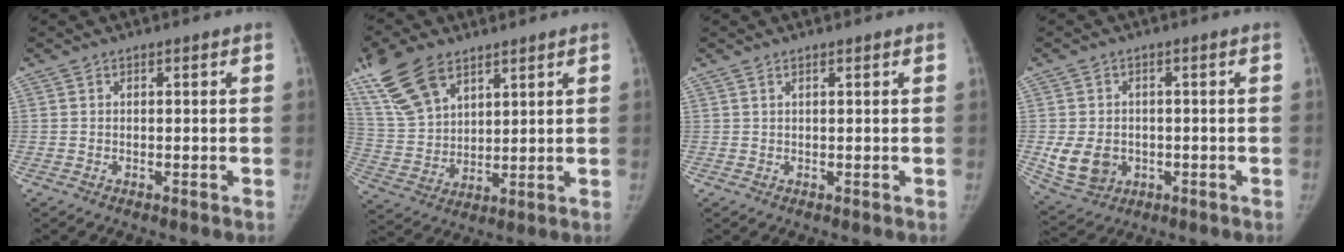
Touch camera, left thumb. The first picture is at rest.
{"total": 14.2, "force": [9.1, 7.7, 7.8], "torque": [-0.141, -0.025, 0.185]}
{"total": 0.6, "force": [0.4, 0.1, 0.3], "torque": [-0.009, 0.001, 0.008]}
{"total": 7.9, "force": [-1.4, 6.4, 4.4], "torque": [-0.067, -0.003, -0.010]}